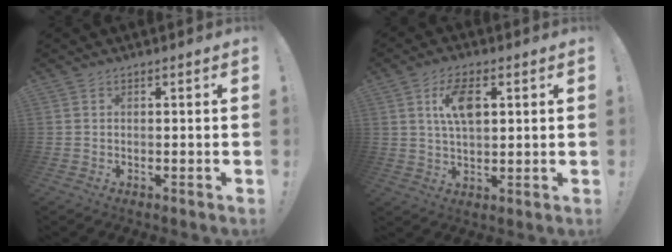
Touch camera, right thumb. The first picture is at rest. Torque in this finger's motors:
{"motor_torque": [0.92, 0.94, 0.12, 0.05, 0.09]}